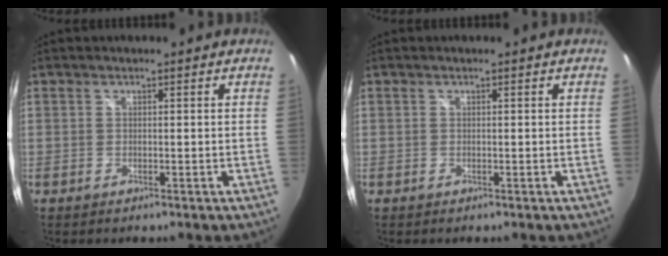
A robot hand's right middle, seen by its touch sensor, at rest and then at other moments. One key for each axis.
{"total": 0.0}